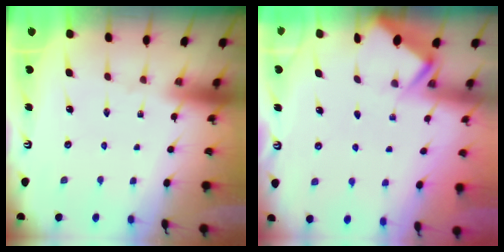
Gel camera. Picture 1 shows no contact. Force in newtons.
{"total": 4.0, "press": 4.0, "slide": 0.3}